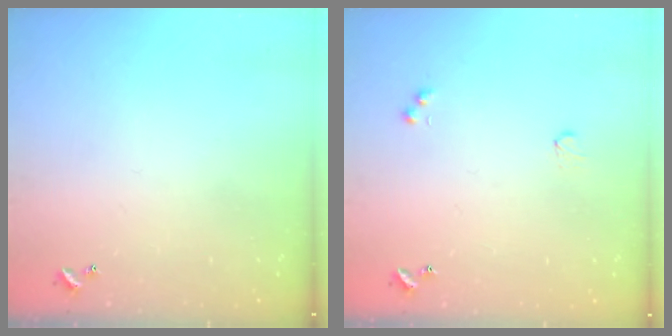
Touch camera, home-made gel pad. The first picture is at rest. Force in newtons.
{"total": 4.5, "press": 4.4, "slide": 0.7}